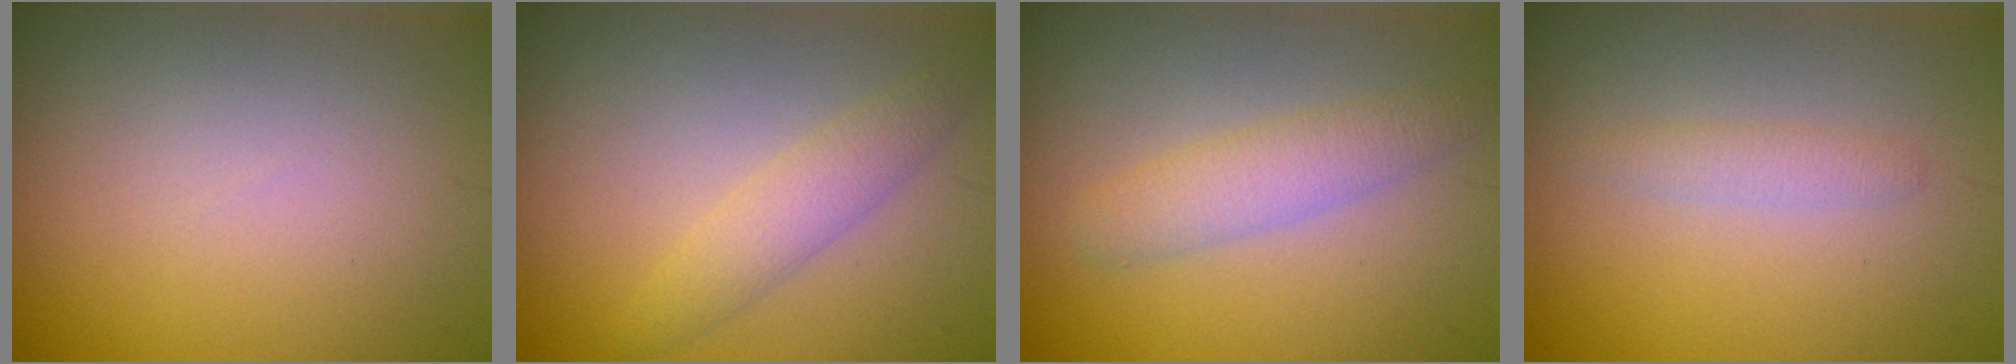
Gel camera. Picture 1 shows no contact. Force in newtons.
{"total": 2.4, "press": 2.4, "slide": 0.1}
{"total": 2.9, "press": 2.9, "slide": 0.1}
{"total": 1.3, "press": 1.3, "slide": 0.1}